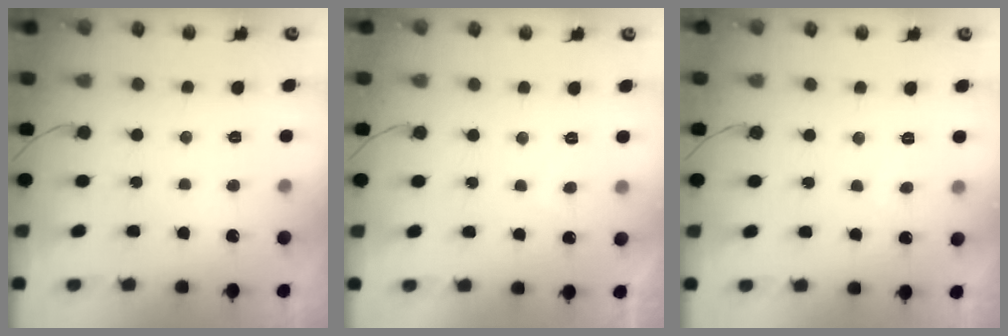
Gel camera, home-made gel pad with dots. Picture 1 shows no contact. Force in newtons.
{"total": 1.3, "press": 1.1, "slide": 0.7}
{"total": 2.7, "press": 2.6, "slide": 0.5}